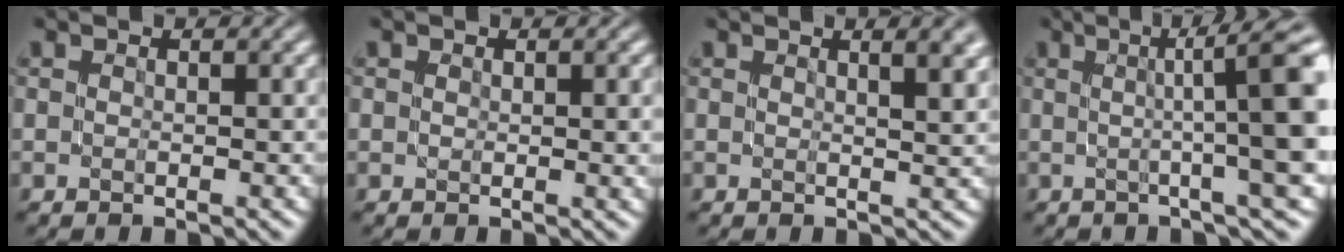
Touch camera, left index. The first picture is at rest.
{"total": 1.5, "force": [0.5, 0.6, 1.3], "torque": [-0.017, -0.002, 0.012]}
{"total": 4.8, "force": [2.5, 1.8, 3.6], "torque": [-0.018, 0.021, 0.012]}
{"total": 10.4, "force": [1.3, 1.8, 10.2], "torque": [-0.104, 0.017, 0.015]}